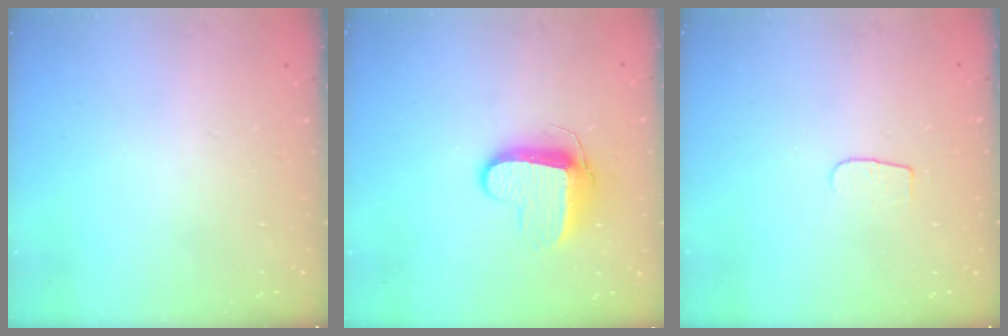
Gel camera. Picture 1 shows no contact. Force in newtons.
{"total": 9.7, "press": 9.7, "slide": 0.4}
{"total": 4.2, "press": 4.2, "slide": 0.4}